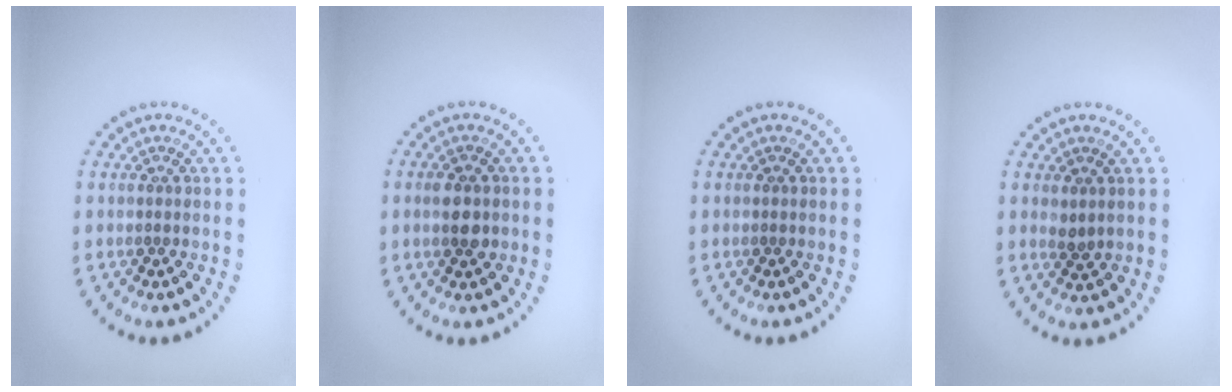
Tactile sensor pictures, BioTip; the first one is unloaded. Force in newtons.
{"total": 2.5, "press": 2.5, "slide": 0.1}
{"total": 0.0}
{"total": 1.0, "press": 0.9, "slide": 0.4}